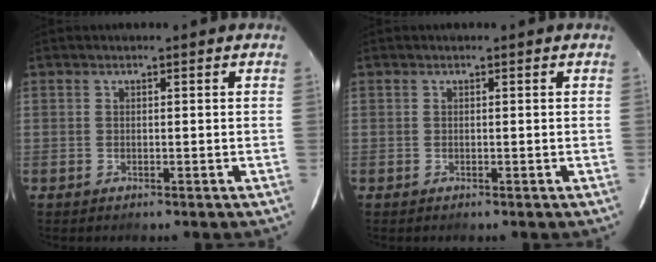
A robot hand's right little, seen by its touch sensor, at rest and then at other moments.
{"total": 0.0}